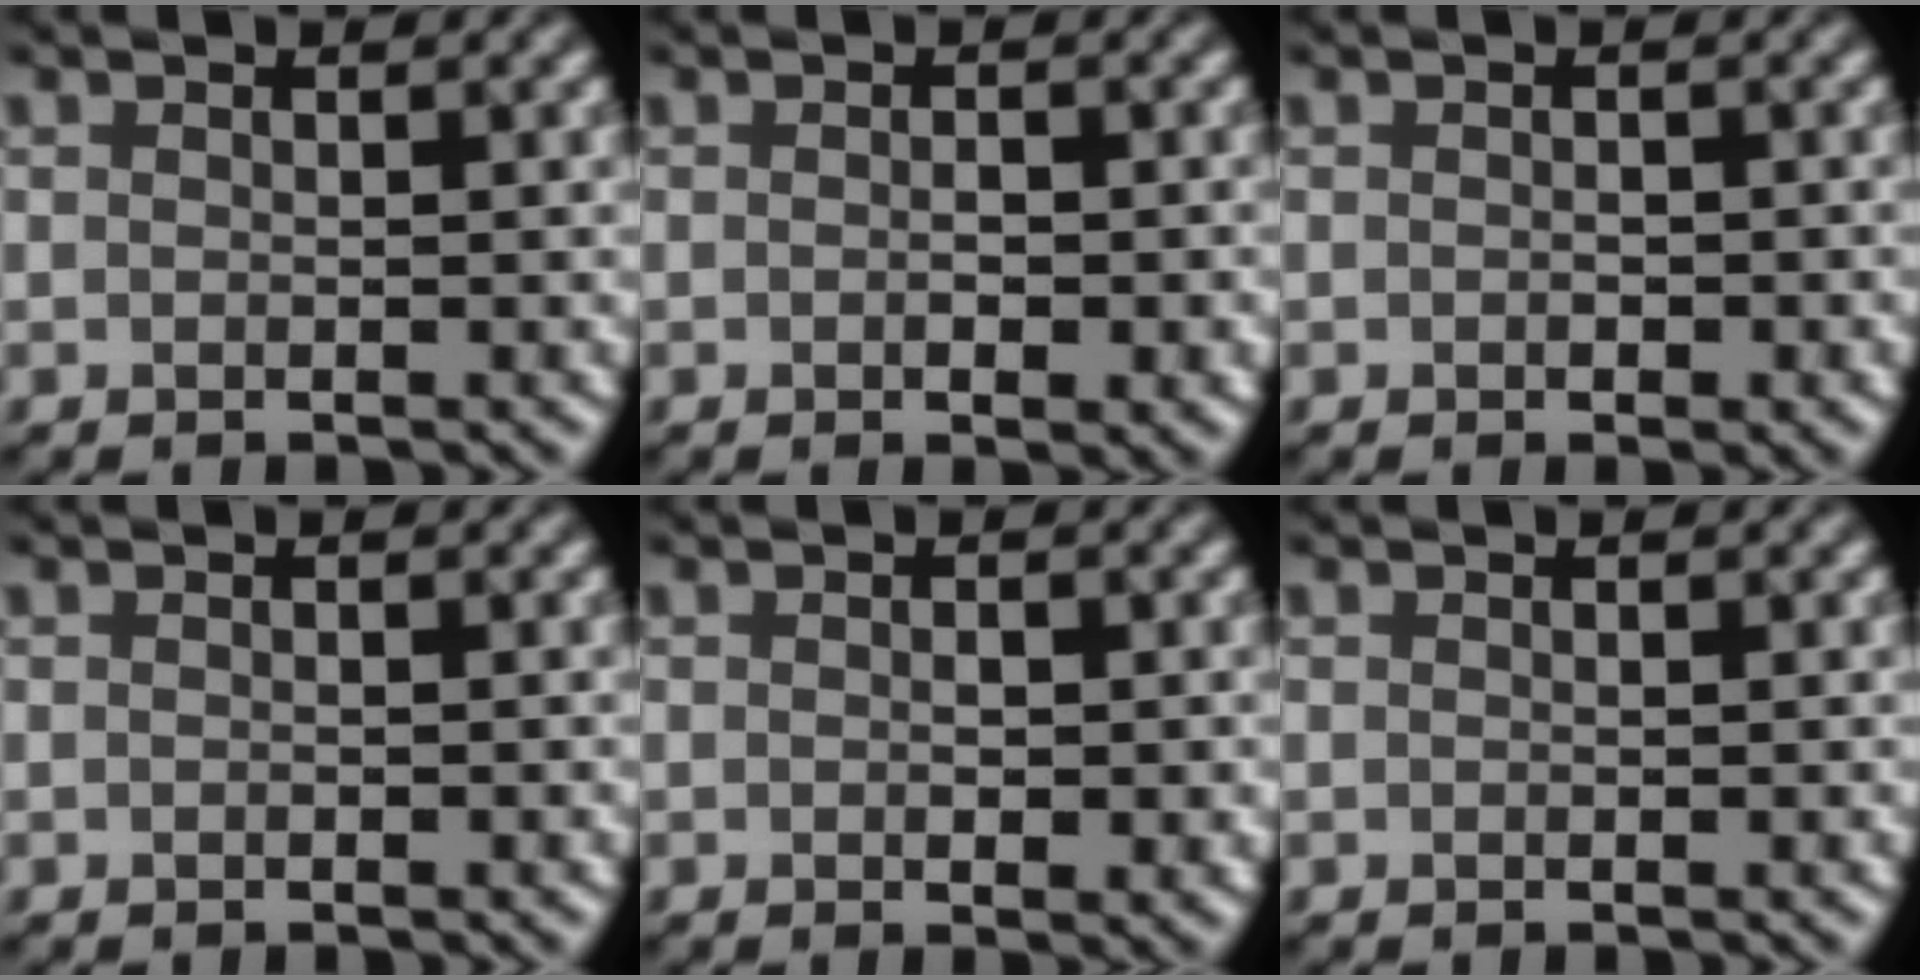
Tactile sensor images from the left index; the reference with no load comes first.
{"total": 1.8, "force": [-1.1, 0.4, 1.4], "torque": [-0.023, 0.002, 0.000]}
{"total": 1.1, "force": [-0.9, 0.4, 0.5], "torque": [-0.006, 0.004, 0.003]}
{"total": 0.6, "force": [-0.6, 0.0, 0.1], "torque": [0.004, -0.002, -0.001]}
{"total": 1.6, "force": [-0.9, 0.4, 1.2], "torque": [-0.021, 0.003, 0.004]}
{"total": 0.0}